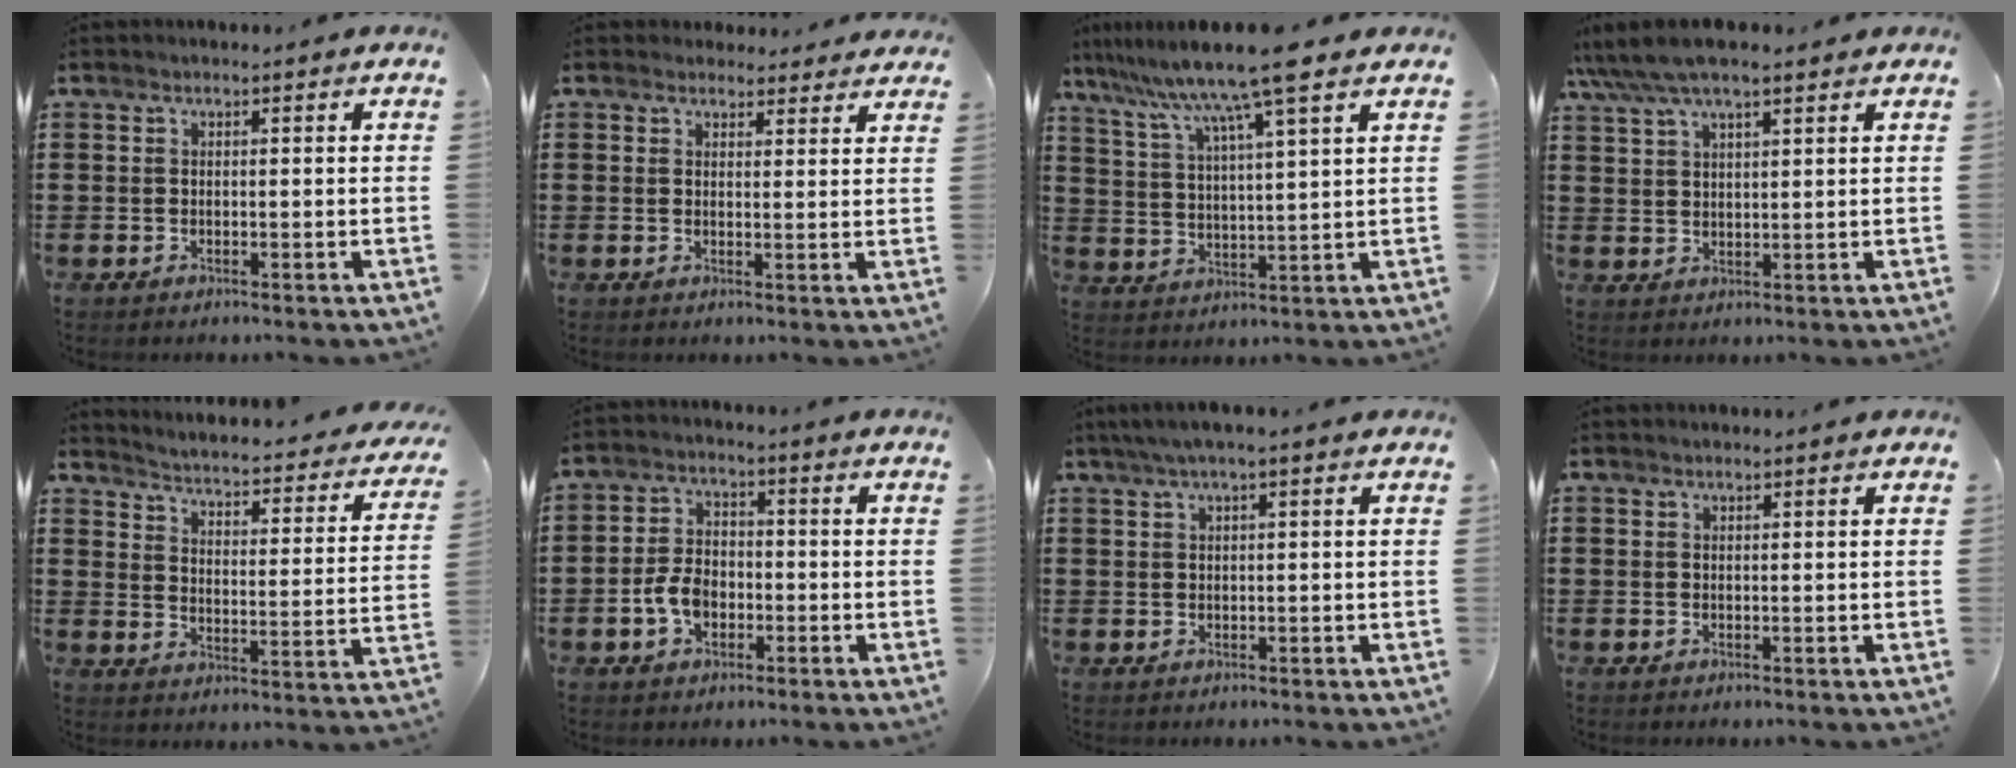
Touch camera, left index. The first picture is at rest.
{"total": 2.7, "force": [2.5, 1.0, 0.3], "torque": [-0.005, -0.006, 0.046]}
{"total": 10.5, "force": [8.3, -0.2, 6.4], "torque": [-0.150, -0.029, 0.139]}
{"total": 5.1, "force": [4.2, 1.3, 2.5], "torque": [-0.061, -0.003, 0.076]}
{"total": 2.4, "force": [2.2, -0.4, 0.7], "torque": [-0.033, -0.030, 0.025]}
{"total": 5.5, "force": [-1.9, 3.5, 3.7], "torque": [-0.095, 0.000, -0.043]}
{"total": 1.8, "force": [0.3, 0.1, 1.7], "torque": [-0.029, -0.001, 0.005]}
{"total": 0.0}